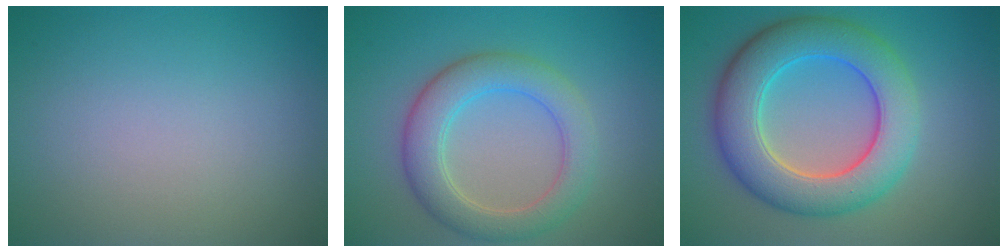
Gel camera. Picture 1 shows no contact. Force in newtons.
{"total": 5.0, "press": 5.0, "slide": 0.1}
{"total": 8.5, "press": 8.4, "slide": 0.4}